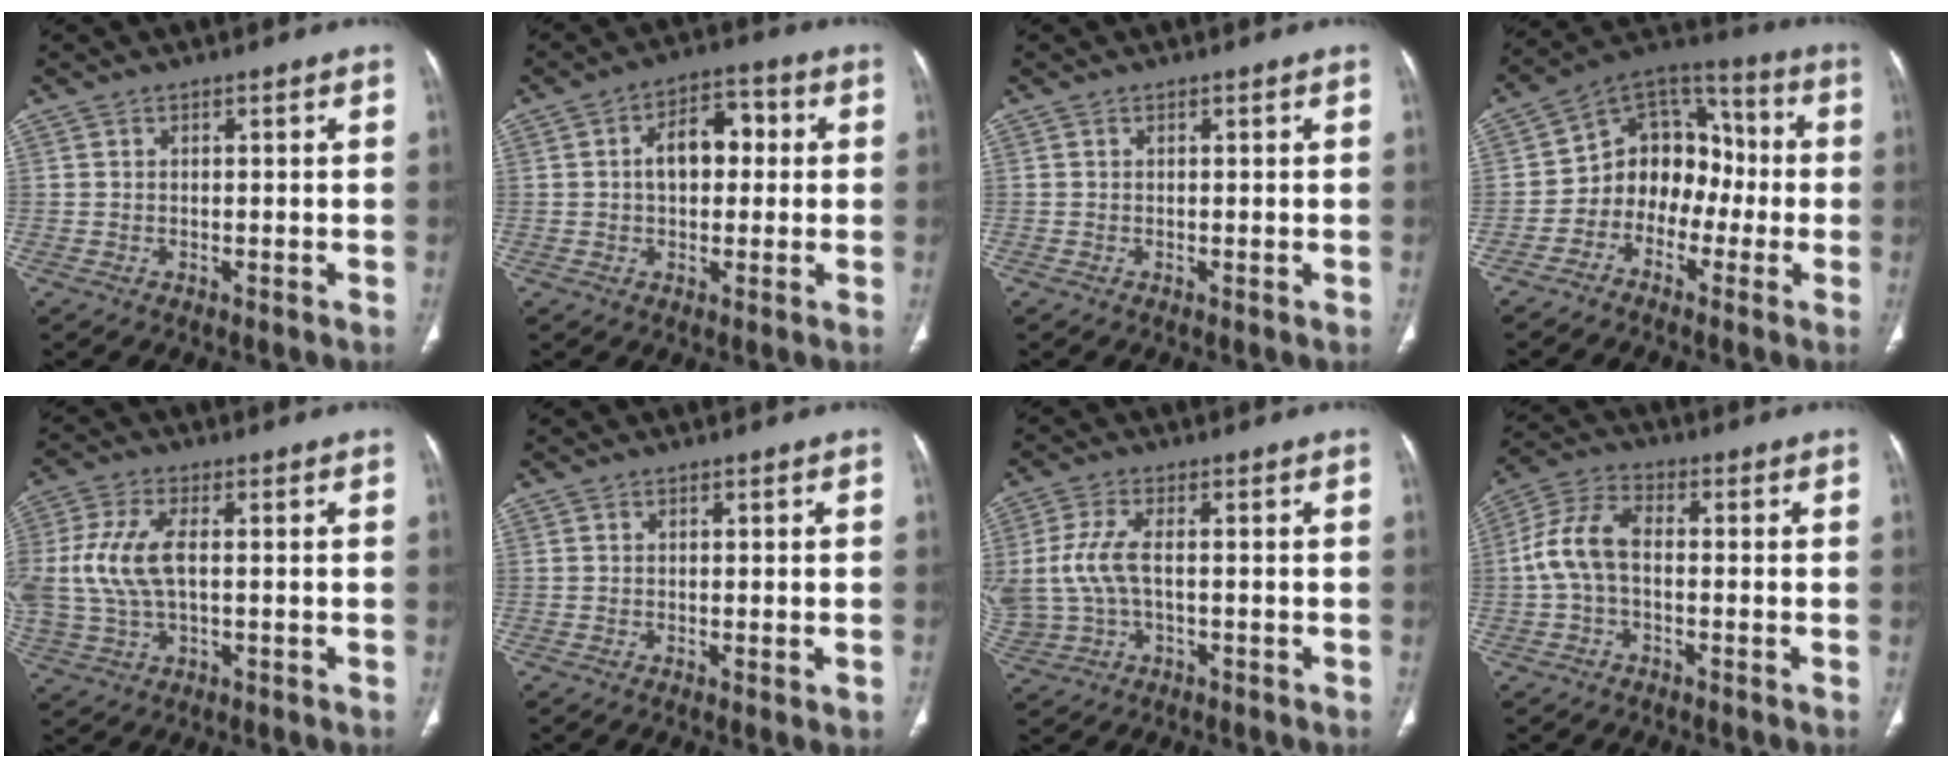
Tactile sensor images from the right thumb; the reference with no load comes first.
{"total": 3.6, "force": [0.3, 2.2, 2.8], "torque": [-0.038, 0.015, 0.001]}
{"total": 0.0}
{"total": 12.6, "force": [-3.0, 10.0, 6.9], "torque": [-0.060, 0.063, -0.067]}
{"total": 11.0, "force": [0.4, 5.6, 9.5], "torque": [-0.228, 0.011, 0.011]}
{"total": 1.2, "force": [-0.3, 0.2, 1.1], "torque": [-0.017, -0.006, -0.002]}
{"total": 9.7, "force": [0.0, 5.3, 8.2], "torque": [-0.197, 0.013, 0.006]}
{"total": 8.3, "force": [-0.8, 4.7, 6.7], "torque": [-0.138, 0.029, -0.024]}